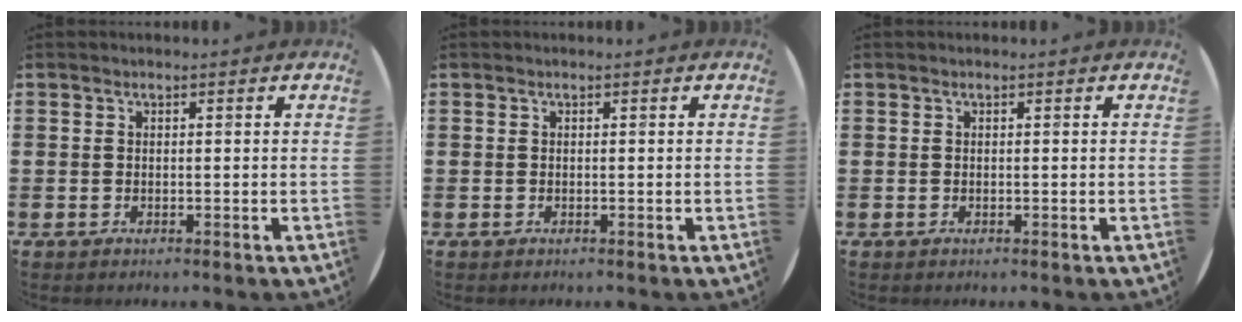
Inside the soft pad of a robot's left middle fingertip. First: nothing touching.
{"total": 0.0}
{"total": 0.0}